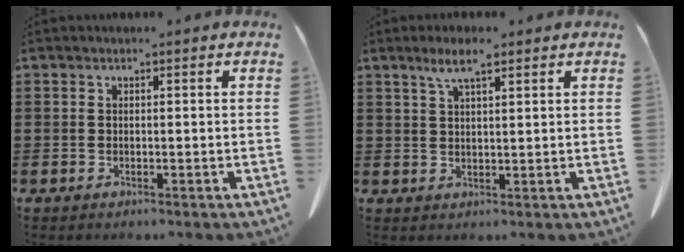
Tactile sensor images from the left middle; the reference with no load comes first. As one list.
[{"total": 4.1, "force": [2.5, 0.8, 3.1], "torque": [-0.067, 0.006, 0.043]}]